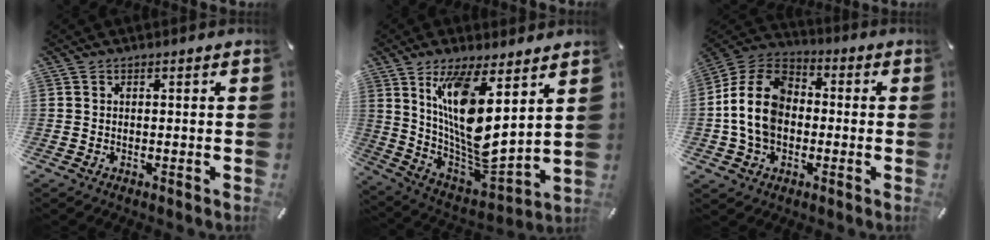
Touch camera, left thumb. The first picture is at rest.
{"total": 15.8, "force": [7.7, 5.1, 12.9], "torque": [-0.273, -0.070, 0.130]}
{"total": 12.9, "force": [-1.8, 10.3, 7.5], "torque": [-0.184, 0.029, -0.035]}